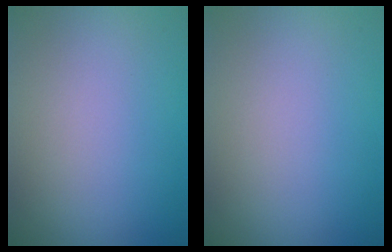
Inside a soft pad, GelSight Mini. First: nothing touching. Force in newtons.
{"total": 0.0}